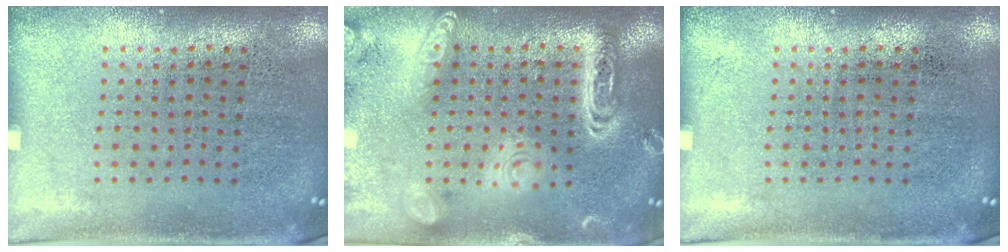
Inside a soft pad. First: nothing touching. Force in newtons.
{"total": 3.8, "press": 3.7, "slide": 0.3}
{"total": 0.0}